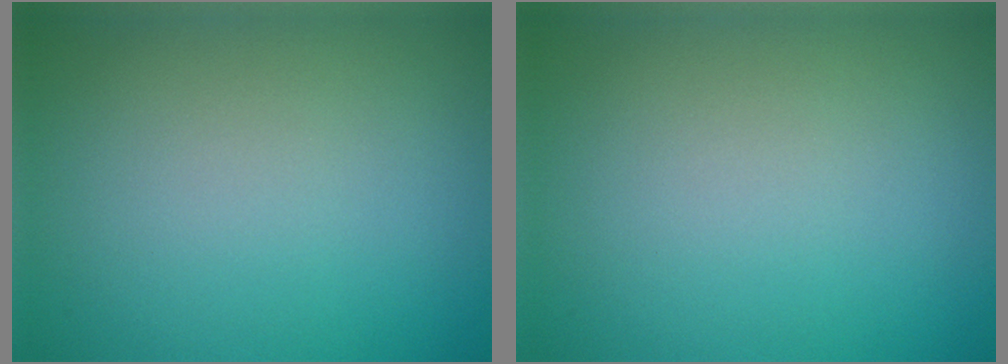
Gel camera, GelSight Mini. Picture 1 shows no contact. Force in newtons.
{"total": 0.0}